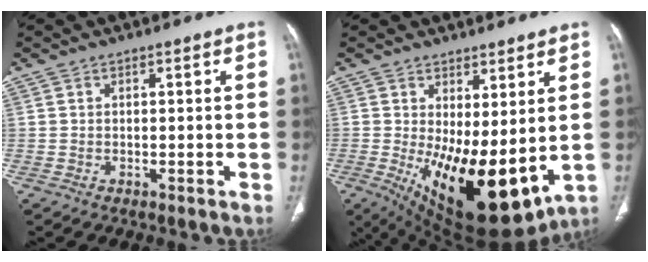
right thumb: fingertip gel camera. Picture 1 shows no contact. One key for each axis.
{"total": 17.7, "fx": -1.0, "fy": 7.4, "fz": 16.0, "tx": -0.260, "ty": -0.038, "tz": 0.012}